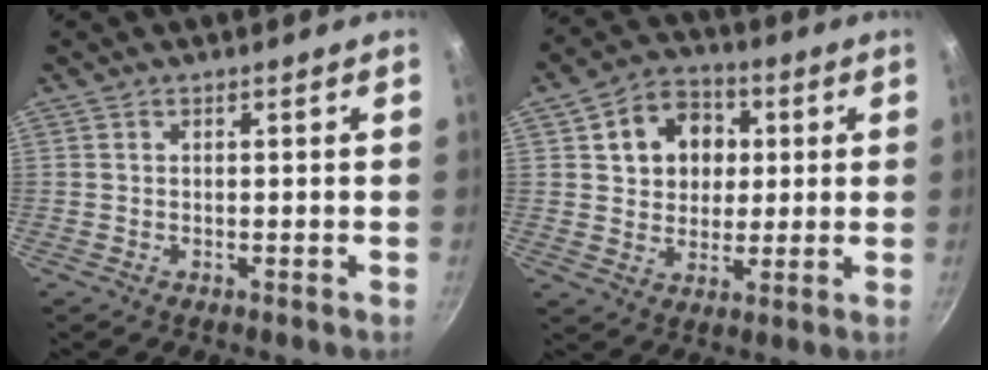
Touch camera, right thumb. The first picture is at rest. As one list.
[{"total": 11.8, "force": [3.0, 9.8, 5.9], "torque": [-0.062, 0.008, 0.045]}]